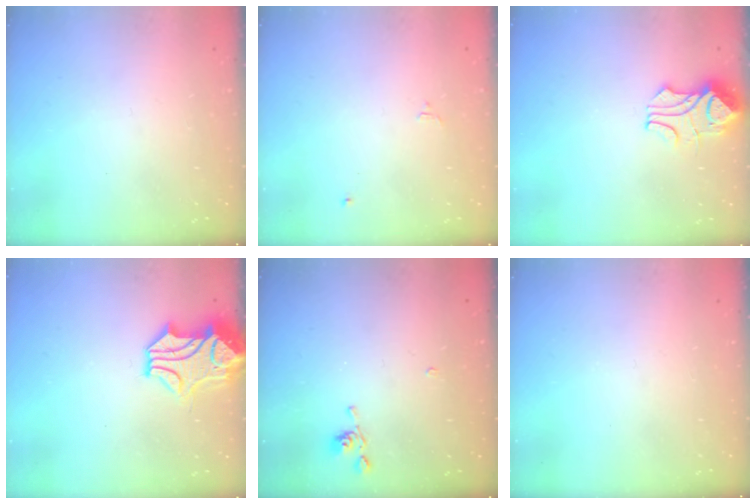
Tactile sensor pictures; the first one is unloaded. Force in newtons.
{"total": 1.6, "press": 1.6, "slide": 0.3}
{"total": 3.7, "press": 3.5, "slide": 1.0}
{"total": 1.5, "press": 1.2, "slide": 1.0}
{"total": 4.0, "press": 4.0, "slide": 0.2}
{"total": 0.0}